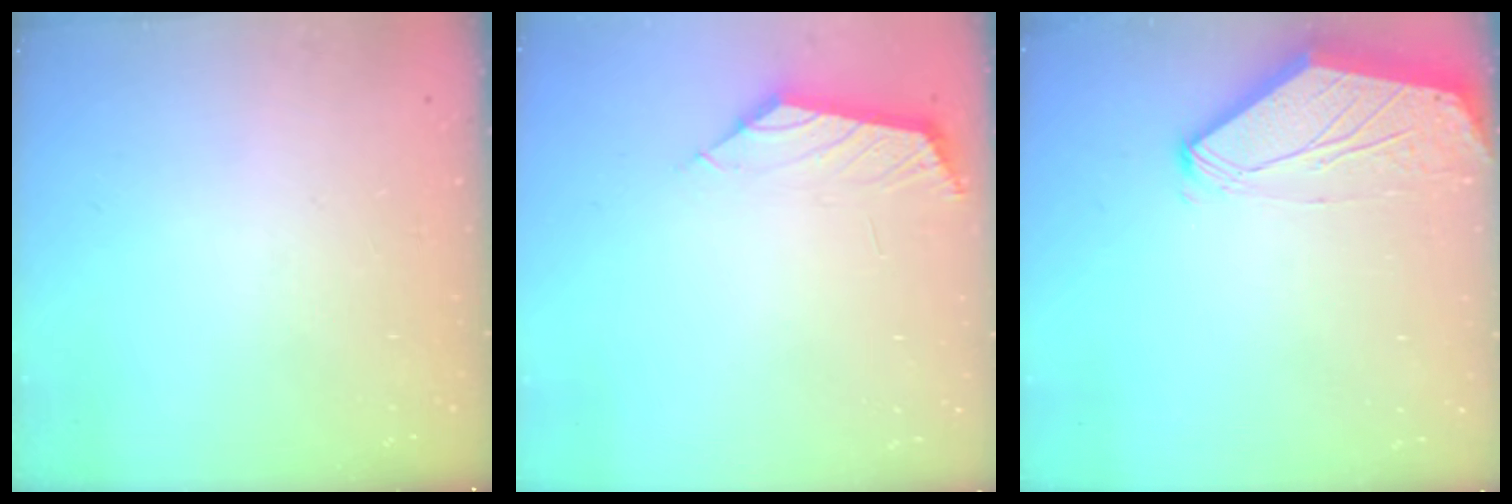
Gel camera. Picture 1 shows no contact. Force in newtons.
{"total": 2.1, "press": 2.0, "slide": 0.3}
{"total": 0.0}